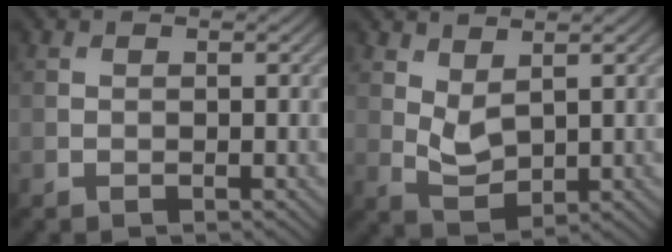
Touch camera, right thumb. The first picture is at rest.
{"total": 3.6, "force": [1.9, 1.8, 2.5], "torque": [-0.062, -0.006, 0.042]}